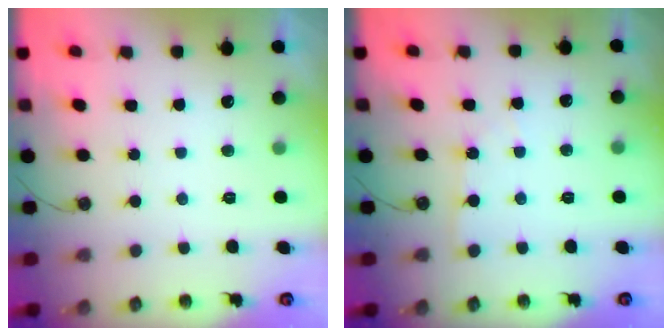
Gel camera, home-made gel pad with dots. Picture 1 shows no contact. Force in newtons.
{"total": 3.1, "press": 3.0, "slide": 0.5}